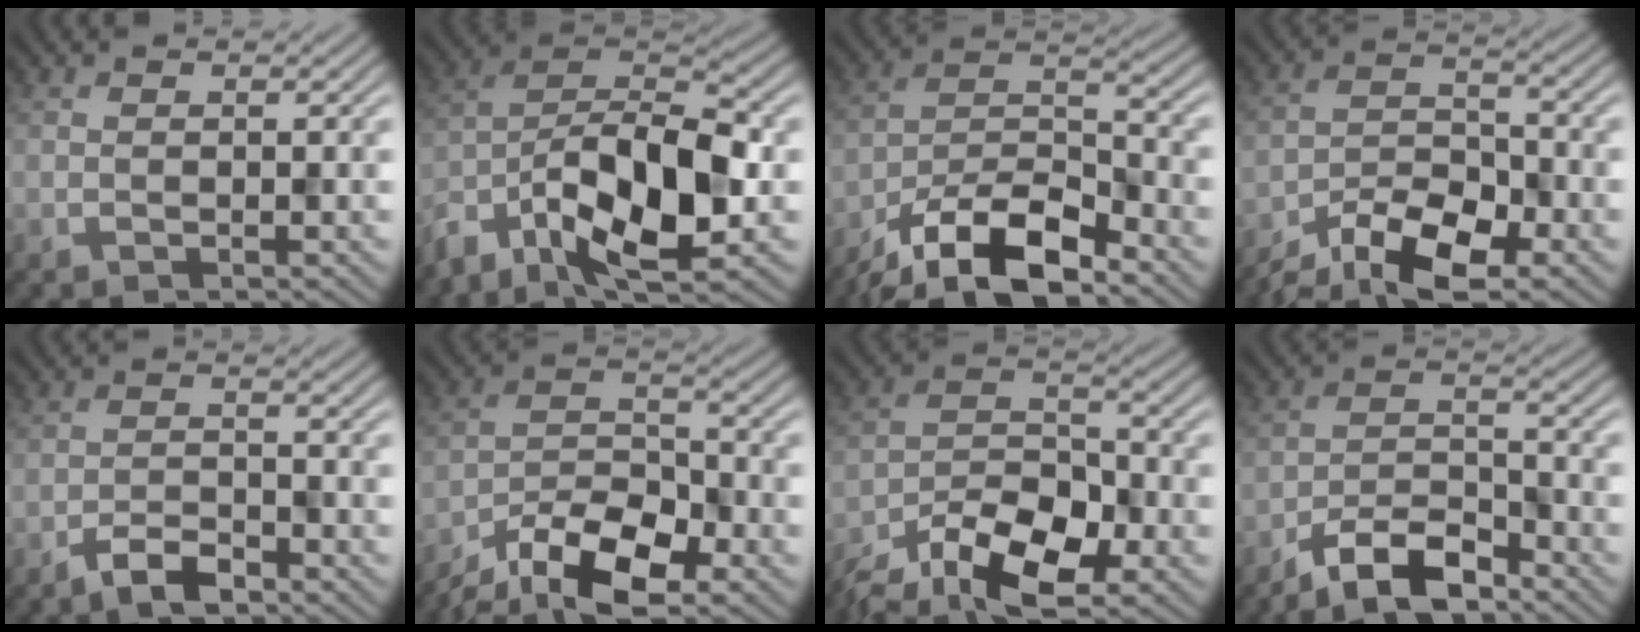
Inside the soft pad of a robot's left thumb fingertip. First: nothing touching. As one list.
[{"total": 13.8, "force": [-7.3, 6.0, 10.0], "torque": [-0.190, -0.014, -0.150]}, {"total": 12.6, "force": [-9.1, 4.3, 7.5], "torque": [-0.143, -0.003, -0.186]}, {"total": 9.5, "force": [-6.7, 3.8, 5.5], "torque": [-0.101, -0.004, -0.133]}, {"total": 3.7, "force": [-2.8, 1.2, 2.0], "torque": [-0.038, 0.003, -0.059]}, {"total": 10.8, "force": [-7.5, 4.4, 6.4], "torque": [-0.115, -0.004, -0.152]}, {"total": 11.5, "force": [-7.6, 5.2, 6.9], "torque": [-0.130, -0.005, -0.152]}, {"total": 8.2, "force": [-6.3, 2.6, 4.5], "torque": [-0.079, 0.002, -0.128]}]